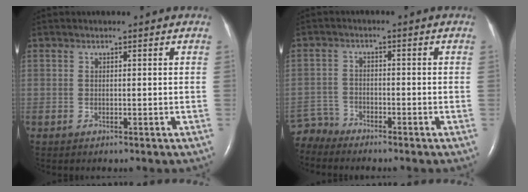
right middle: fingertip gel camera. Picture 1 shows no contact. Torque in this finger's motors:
{"motor_torque": [-0.41, -0.24, -0.16, -0.04]}